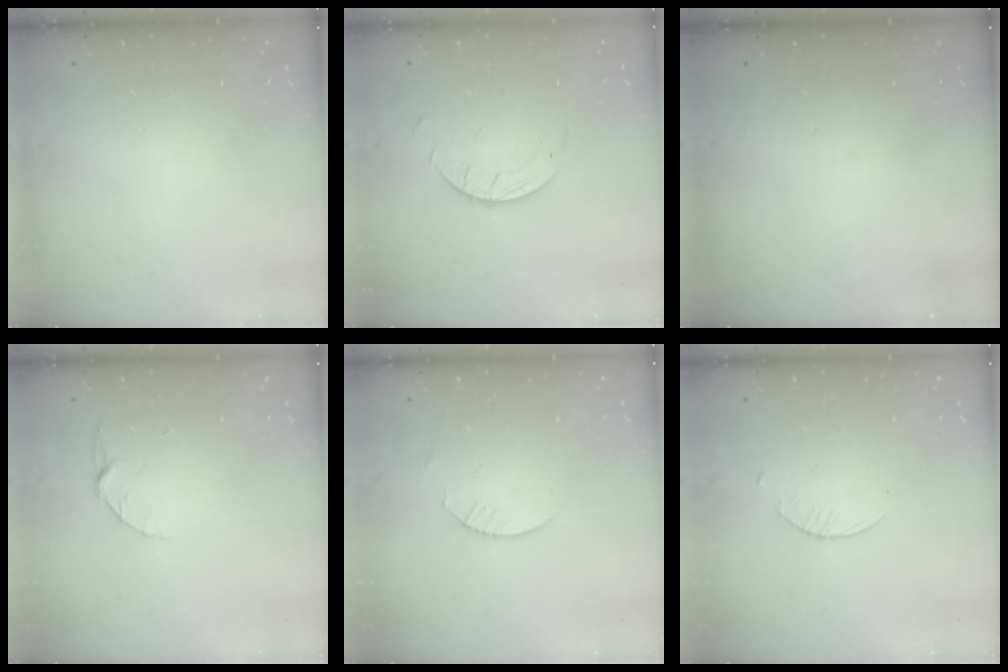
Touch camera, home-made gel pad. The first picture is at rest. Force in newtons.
{"total": 1.9, "press": 1.9, "slide": 0.1}
{"total": 0.0}
{"total": 3.4, "press": 3.3, "slide": 0.4}
{"total": 1.8, "press": 1.8, "slide": 0.2}
{"total": 1.5, "press": 1.5, "slide": 0.2}